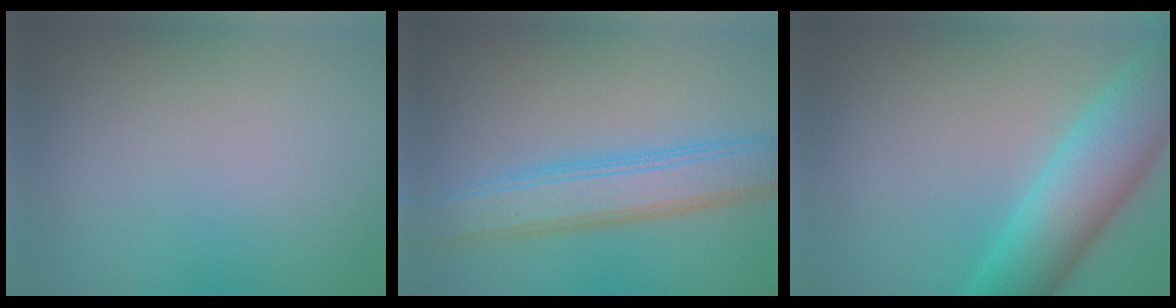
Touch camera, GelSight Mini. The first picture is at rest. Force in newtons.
{"total": 5.4, "press": 5.4, "slide": 0.1}
{"total": 8.2, "press": 8.2, "slide": 0.2}